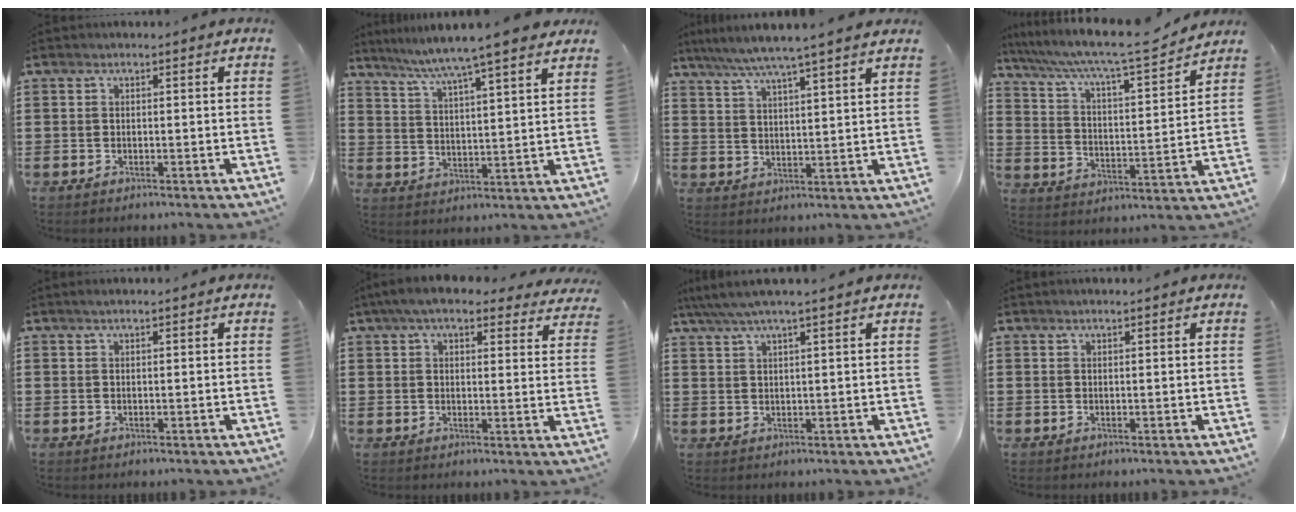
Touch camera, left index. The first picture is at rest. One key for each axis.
{"total": 6.3, "fx": 5.4, "fy": -0.9, "fz": 3.1, "tx": -0.081, "ty": -0.033, "tz": 0.087}
{"total": 5.6, "fx": 4.8, "fy": -0.7, "fz": 2.9, "tx": -0.072, "ty": -0.025, "tz": 0.081}
{"total": 7.7, "fx": 6.8, "fy": 0.0, "fz": 3.5, "tx": -0.099, "ty": -0.045, "tz": 0.108}
{"total": 0.9, "fx": 0.7, "fy": 0.0, "fz": 0.6, "tx": -0.013, "ty": 0.001, "tz": 0.013}
{"total": 6.5, "fx": 5.4, "fy": 1.3, "fz": 3.3, "tx": -0.081, "ty": -0.007, "tz": 0.099}
{"total": 3.7, "fx": 2.8, "fy": 0.1, "fz": 2.5, "tx": -0.057, "ty": -0.002, "tz": 0.050}
{"total": 0.8, "fx": 0.7, "fy": 0.0, "fz": 0.4, "tx": -0.008, "ty": -0.001, "tz": 0.014}